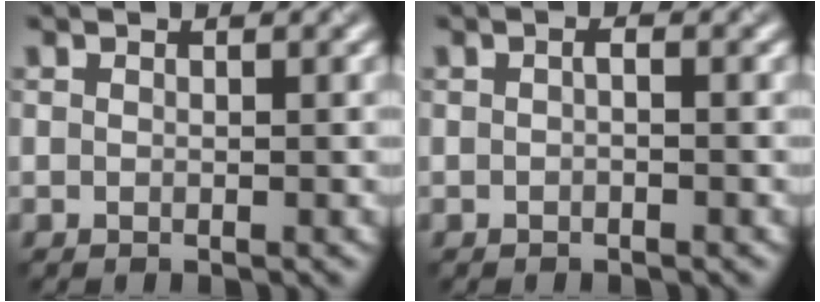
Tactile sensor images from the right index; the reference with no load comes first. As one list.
[{"total": 0.6, "force": [-0.2, 0.1, 0.6], "torque": [-0.012, 0.001, -0.004]}]